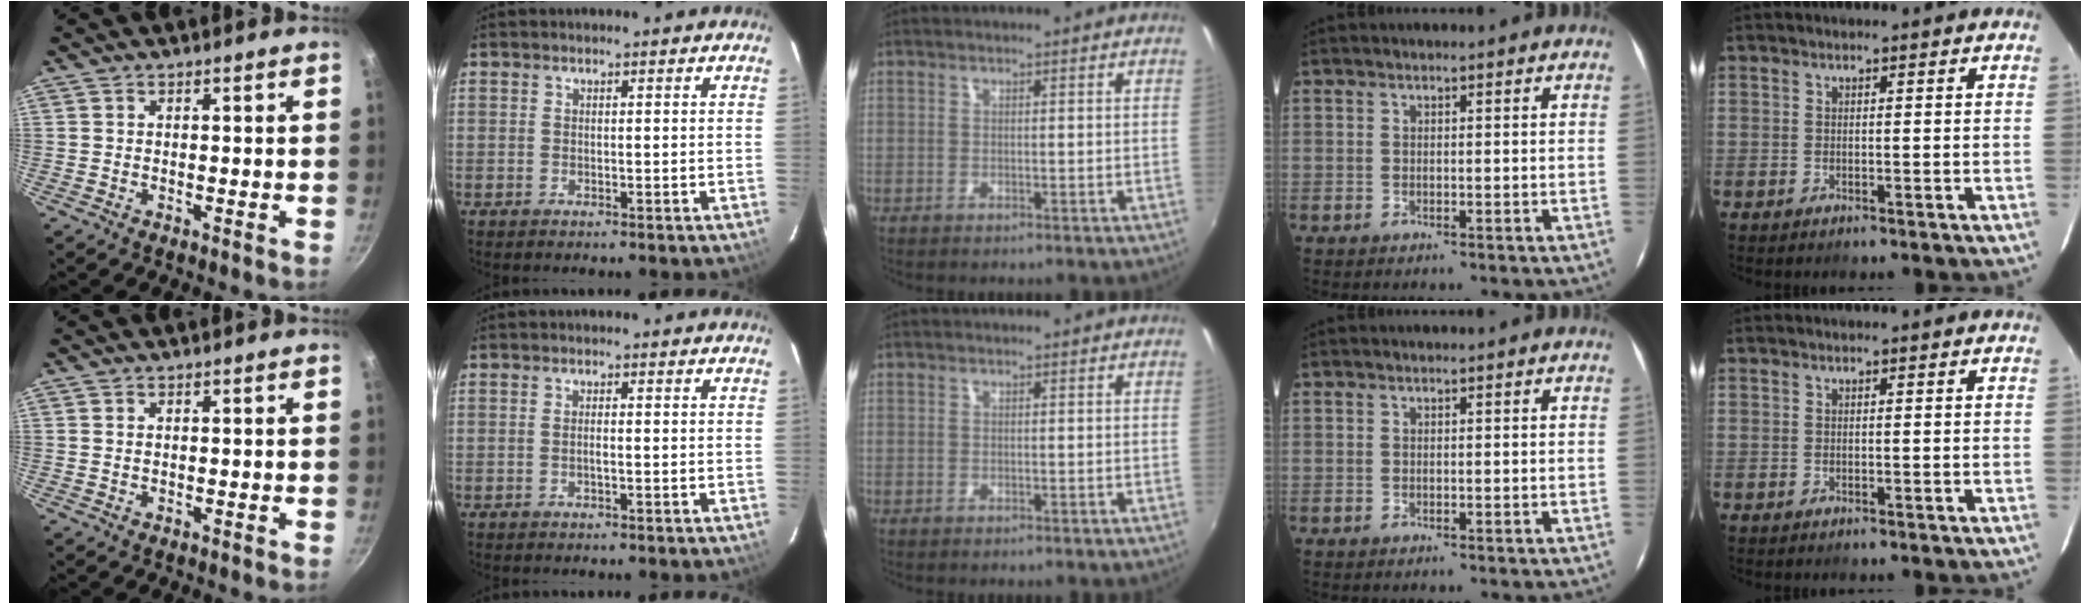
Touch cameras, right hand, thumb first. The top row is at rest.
{"thumb": {"total": 0.6, "force": [0.3, 0.4, 0.4], "torque": [-0.007, 0.000, 0.006]}, "index": {"total": 1.2, "force": [-0.3, 0.3, 1.2], "torque": [-0.021, 0.004, -0.006]}}